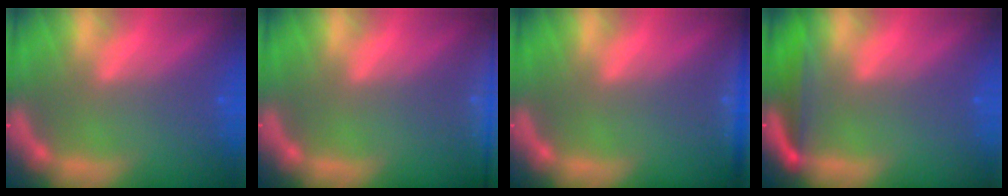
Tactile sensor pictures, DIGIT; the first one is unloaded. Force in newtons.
{"total": 7.5}
{"total": 3.5}
{"total": 3.4}